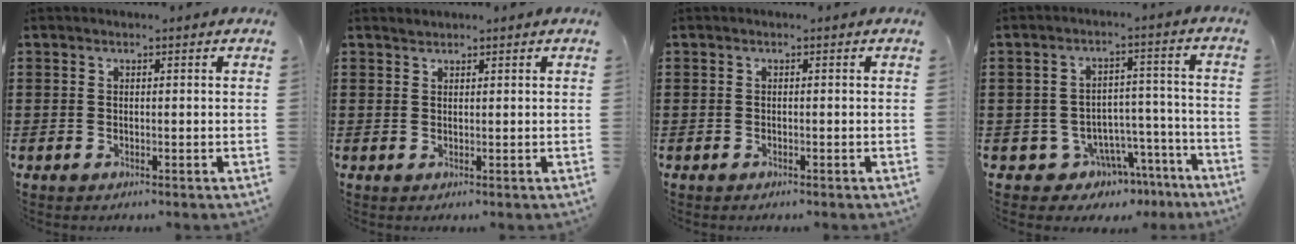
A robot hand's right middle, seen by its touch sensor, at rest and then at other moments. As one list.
[{"total": 0.8, "force": [0.7, 0.1, -0.2], "torque": [0.001, -0.001, 0.015]}, {"total": 0.0}, {"total": 6.0, "force": [-4.8, 3.4, 1.1], "torque": [-0.024, 0.026, -0.089]}]